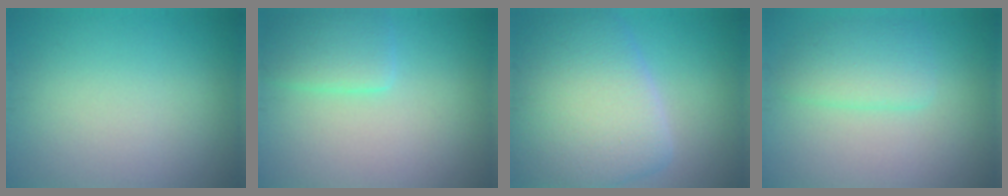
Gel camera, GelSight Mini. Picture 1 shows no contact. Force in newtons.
{"total": 2.9, "press": 2.9, "slide": 0.1}
{"total": 9.7, "press": 9.7, "slide": 0.9}
{"total": 3.1, "press": 3.1, "slide": 0.4}